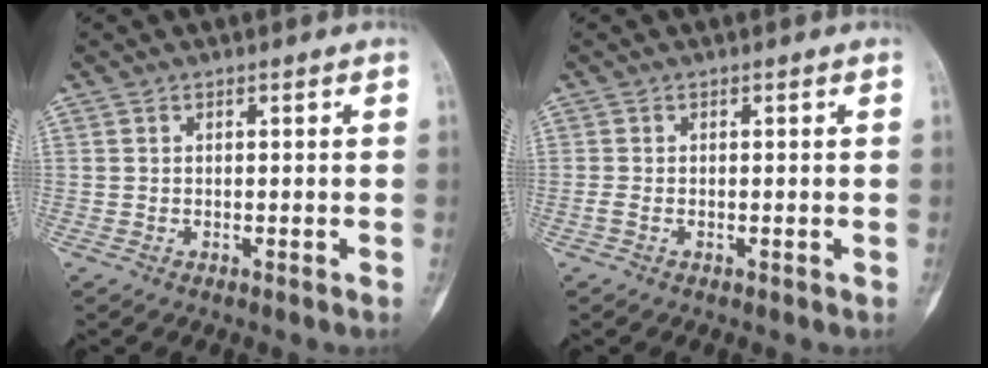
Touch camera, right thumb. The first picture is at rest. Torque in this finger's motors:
{"motor_torque": [0.07, -0.07, 0.03, 0.00, 0.01]}